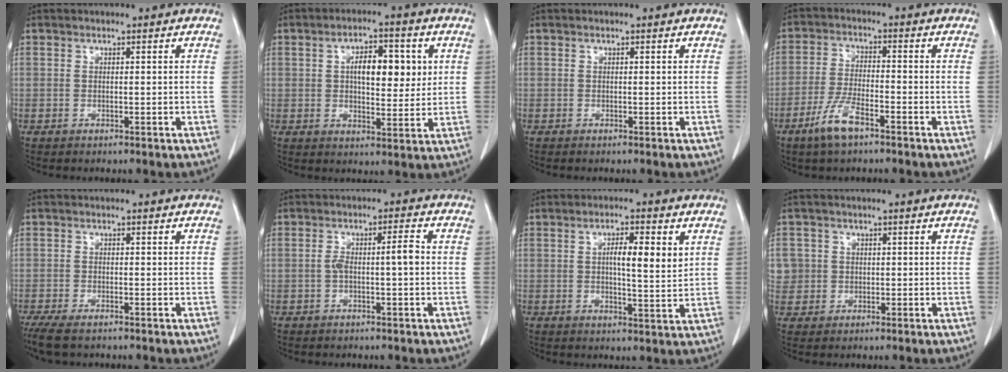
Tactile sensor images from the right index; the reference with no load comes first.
{"total": 8.4, "force": [2.0, 3.5, 7.4], "torque": [-0.115, 0.012, 0.030]}
{"total": 0.0}
{"total": 6.5, "force": [-4.2, 1.5, 4.8], "torque": [-0.104, -0.006, -0.080]}
{"total": 5.4, "force": [-4.1, 1.5, 3.2], "torque": [-0.059, -0.015, -0.067]}
{"total": 4.0, "force": [-0.3, 0.5, 4.0], "torque": [-0.076, 0.014, -0.002]}
{"total": 6.2, "force": [1.8, 1.1, 5.8], "torque": [-0.094, 0.000, 0.026]}
{"total": 4.4, "force": [0.7, 4.3, 0.1], "torque": [0.006, 0.010, 0.016]}